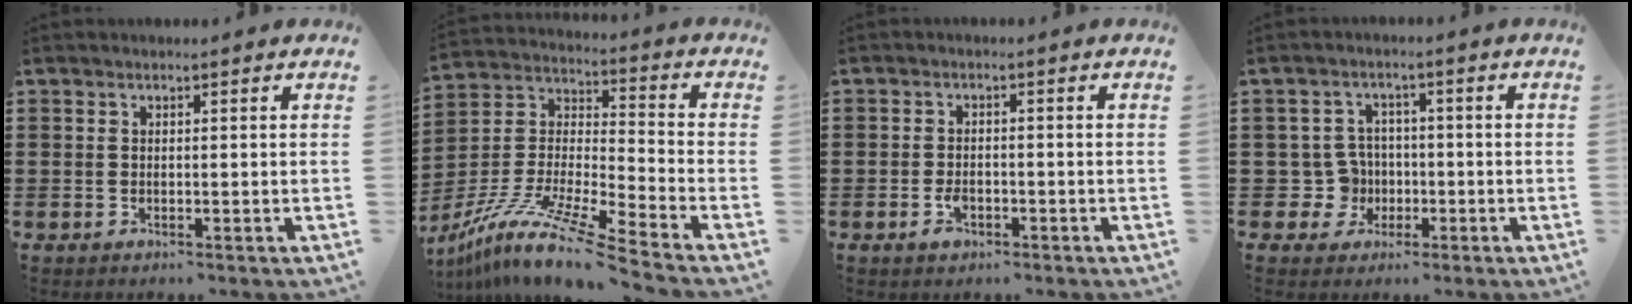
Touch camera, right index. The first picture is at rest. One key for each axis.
{"total": 11.4, "fx": -9.6, "fy": -0.4, "fz": 6.2, "tx": -0.141, "ty": -0.011, "tz": -0.198}
{"total": 2.3, "fx": -1.1, "fy": 1.2, "fz": 1.7, "tx": -0.034, "ty": -0.002, "tz": -0.020}
{"total": 5.3, "fx": -1.0, "fy": 4.9, "fz": 1.7, "tx": -0.063, "ty": 0.006, "tz": -0.018}